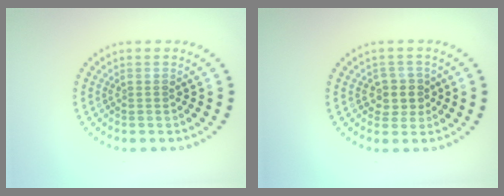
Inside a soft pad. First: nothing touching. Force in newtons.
{"total": 2.3, "press": 2.0, "slide": 1.0}